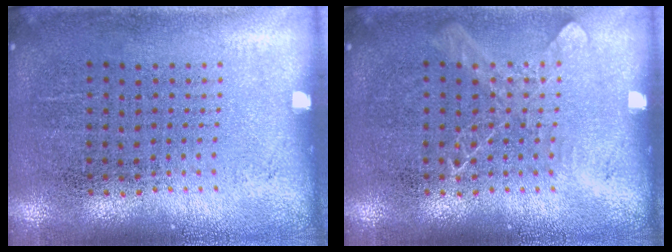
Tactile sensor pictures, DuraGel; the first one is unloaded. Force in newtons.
{"total": 1.1, "press": 1.1, "slide": 0.2}